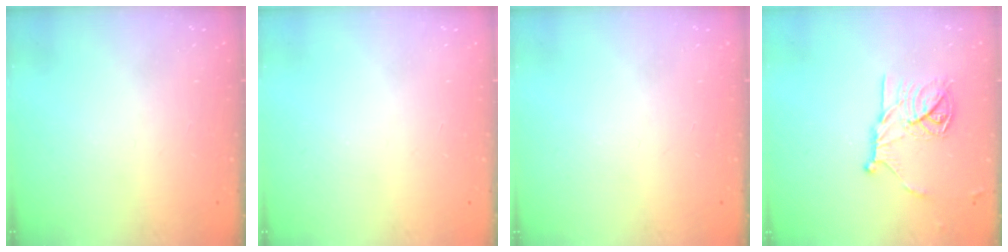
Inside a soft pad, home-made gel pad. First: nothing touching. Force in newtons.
{"total": 0.0}
{"total": 0.0}
{"total": 14.3, "press": 14.2, "slide": 0.5}